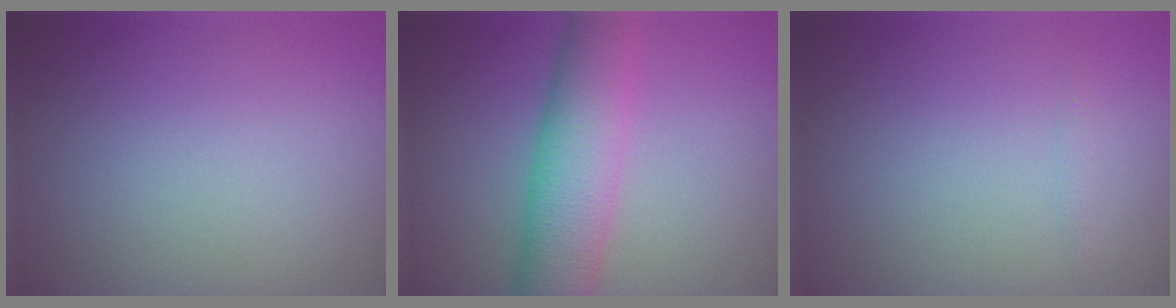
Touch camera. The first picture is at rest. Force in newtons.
{"total": 7.8, "press": 7.8, "slide": 0.3}
{"total": 0.5, "press": 0.5, "slide": 0.0}